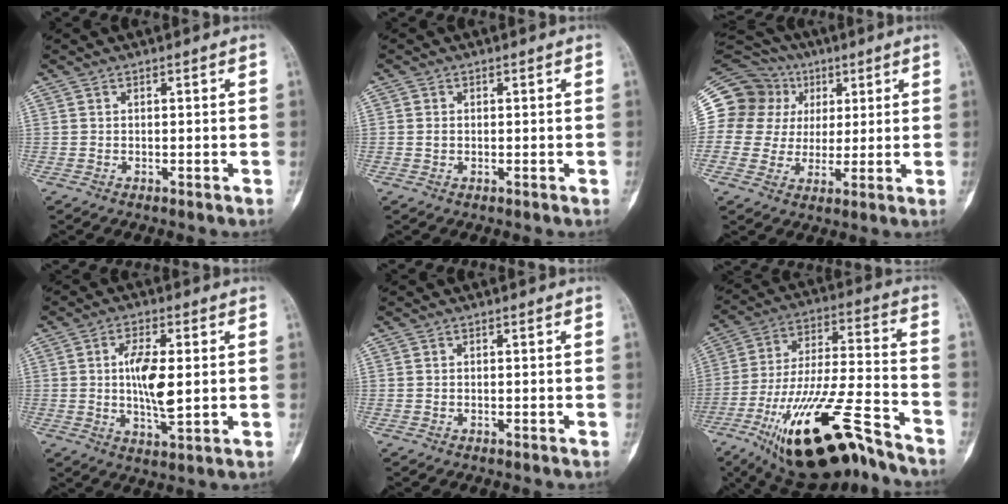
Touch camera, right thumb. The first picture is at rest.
{"total": 1.1, "force": [0.0, 1.0, 0.6], "torque": [-0.011, 0.001, 0.001]}
{"total": 18.4, "force": [5.2, 16.8, 5.3], "torque": [-0.096, 0.046, 0.104]}
{"total": 9.1, "force": [0.7, 3.4, 8.5], "torque": [-0.152, -0.011, 0.012]}
{"total": 0.0}
{"total": 24.3, "force": [-15.7, 6.9, 17.3], "torque": [-0.314, 0.065, -0.261]}